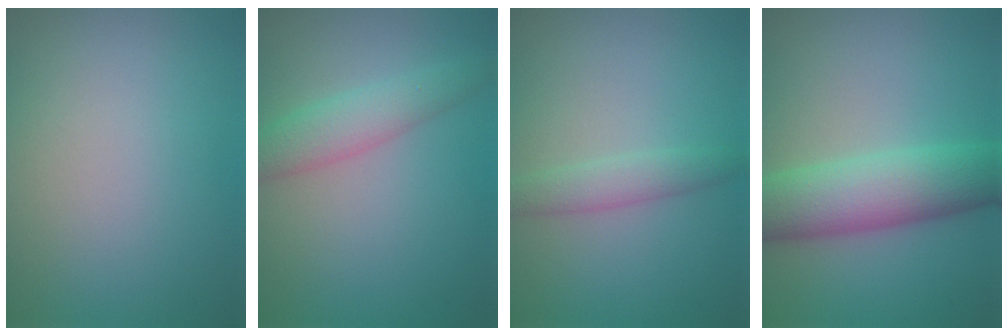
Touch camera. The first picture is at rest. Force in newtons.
{"total": 3.1, "press": 3.1, "slide": 0.1}
{"total": 2.2, "press": 2.2, "slide": 0.0}
{"total": 7.8, "press": 7.8, "slide": 0.1}